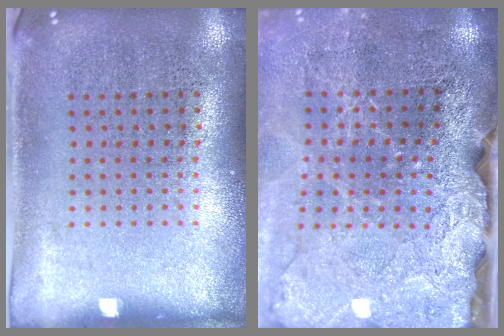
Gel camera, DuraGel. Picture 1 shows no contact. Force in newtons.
{"total": 4.1, "press": 3.4, "slide": 2.4}